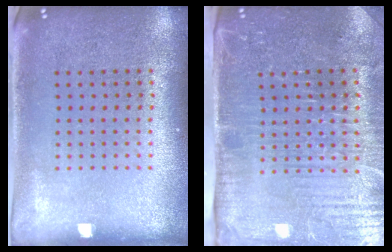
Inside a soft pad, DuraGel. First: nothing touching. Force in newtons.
{"total": 5.0, "press": 4.5, "slide": 2.4}